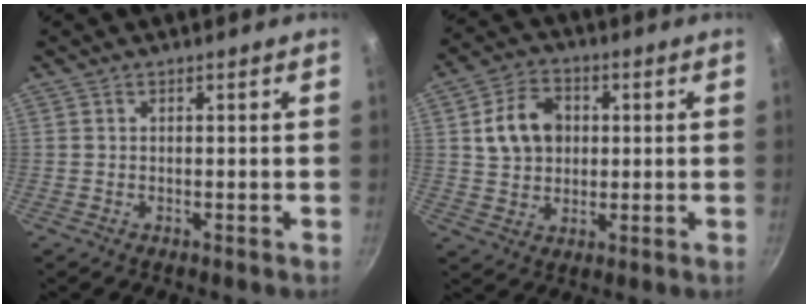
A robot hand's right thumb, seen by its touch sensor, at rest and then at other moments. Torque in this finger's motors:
{"motor_torque": [-0.58, 0.63, 0.17, -0.25, 0.17]}